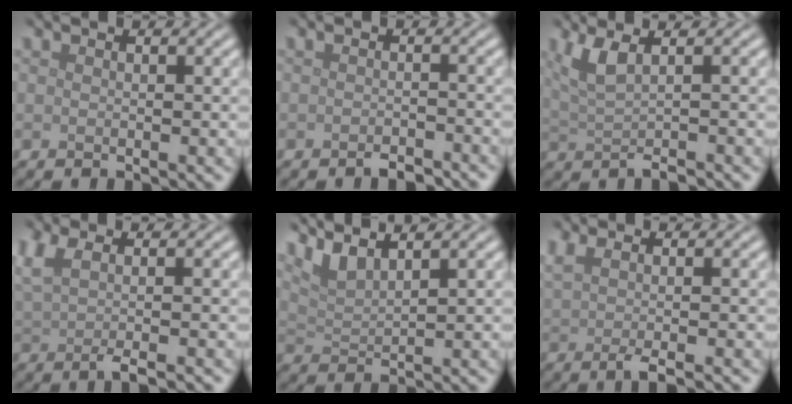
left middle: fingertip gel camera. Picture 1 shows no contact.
{"total": 1.7, "force": [-1.3, 0.5, 0.9], "torque": [-0.014, -0.001, -0.022]}
{"total": 3.4, "force": [0.7, 1.1, 3.1], "torque": [-0.054, 0.001, 0.013]}
{"total": 4.2, "force": [0.6, 1.5, 3.9], "torque": [-0.068, 0.000, 0.009]}
{"total": 3.3, "force": [2.7, 0.7, 1.7], "torque": [-0.035, 0.004, 0.062]}
{"total": 3.5, "force": [0.3, 1.1, 3.3], "torque": [-0.055, 0.006, 0.002]}